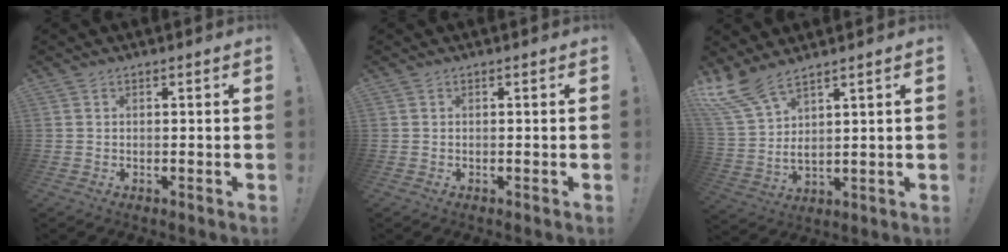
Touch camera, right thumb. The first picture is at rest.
{"total": 0.0}
{"total": 9.6, "force": [7.5, 2.3, 5.5], "torque": [-0.124, -0.037, 0.145]}